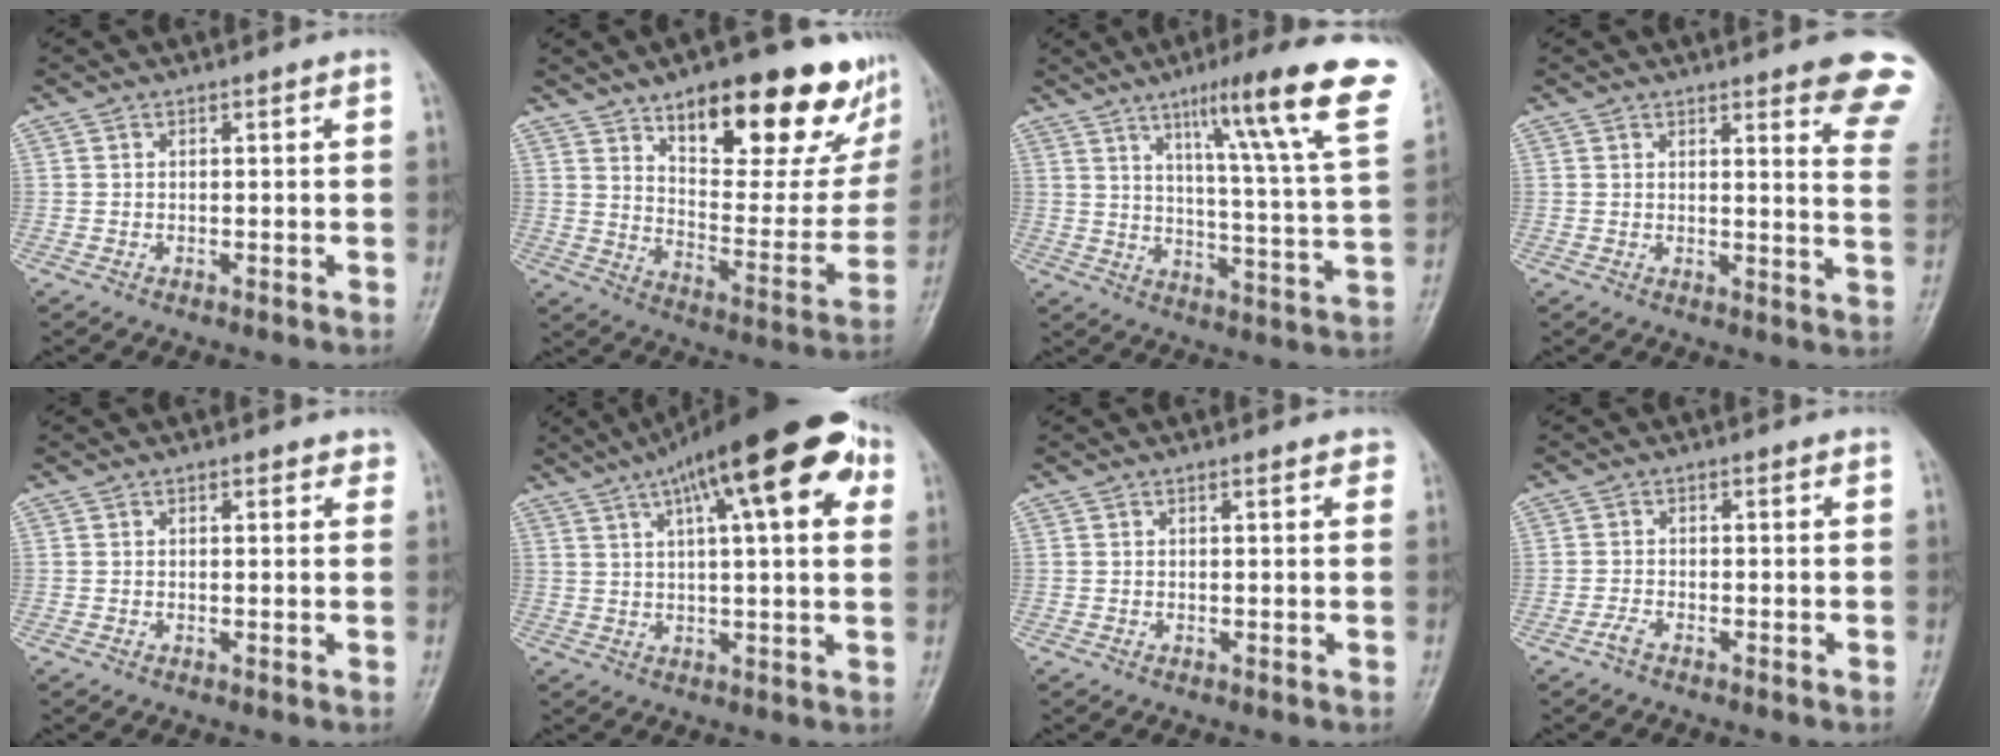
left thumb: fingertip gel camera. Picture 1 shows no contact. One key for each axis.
{"total": 27.8, "fx": 16.6, "fy": 10.6, "fz": 19.6, "tx": -0.226, "ty": -0.065, "tz": 0.245}
{"total": 23.5, "fx": 12.4, "fy": 2.4, "fz": 19.8, "tx": -0.261, "ty": -0.038, "tz": 0.169}
{"total": 11.6, "fx": 8.7, "fy": 2.2, "fz": 7.4, "tx": -0.054, "ty": -0.048, "tz": 0.078}
{"total": 1.6, "fx": 1.1, "fy": 0.9, "fz": 0.7, "tx": 0.005, "ty": -0.004, "tz": 0.008}
{"total": 21.8, "fx": 9.6, "fy": 6.6, "fz": 18.5, "tx": -0.267, "ty": 0.021, "tz": 0.138}
{"total": 1.4, "fx": 1.0, "fy": 0.5, "fz": 0.9, "tx": -0.005, "ty": 0.000, "tz": 0.009}
{"total": 1.3, "fx": -1.0, "fy": 0.3, "fz": 0.8, "tx": -0.021, "ty": 0.001, "tz": -0.023}